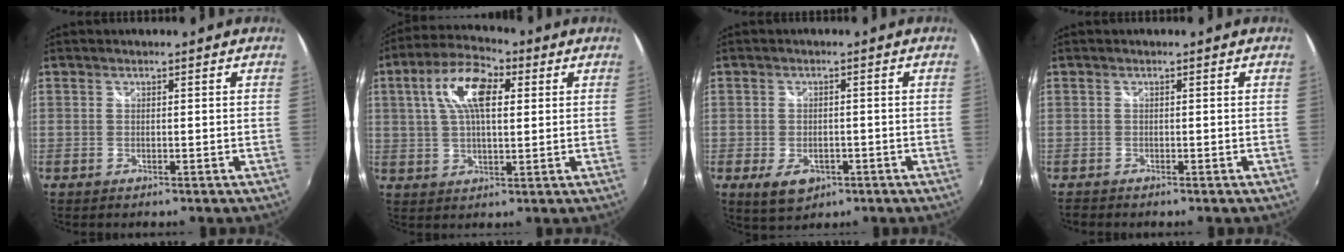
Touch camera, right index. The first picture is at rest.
{"total": 11.4, "force": [3.4, 5.2, 9.5], "torque": [-0.181, 0.027, 0.056]}
{"total": 6.3, "force": [-2.6, 4.1, 4.0], "torque": [-0.084, -0.016, -0.039]}
{"total": 1.2, "force": [-1.0, 0.6, 0.0], "torque": [-0.005, -0.001, -0.020]}